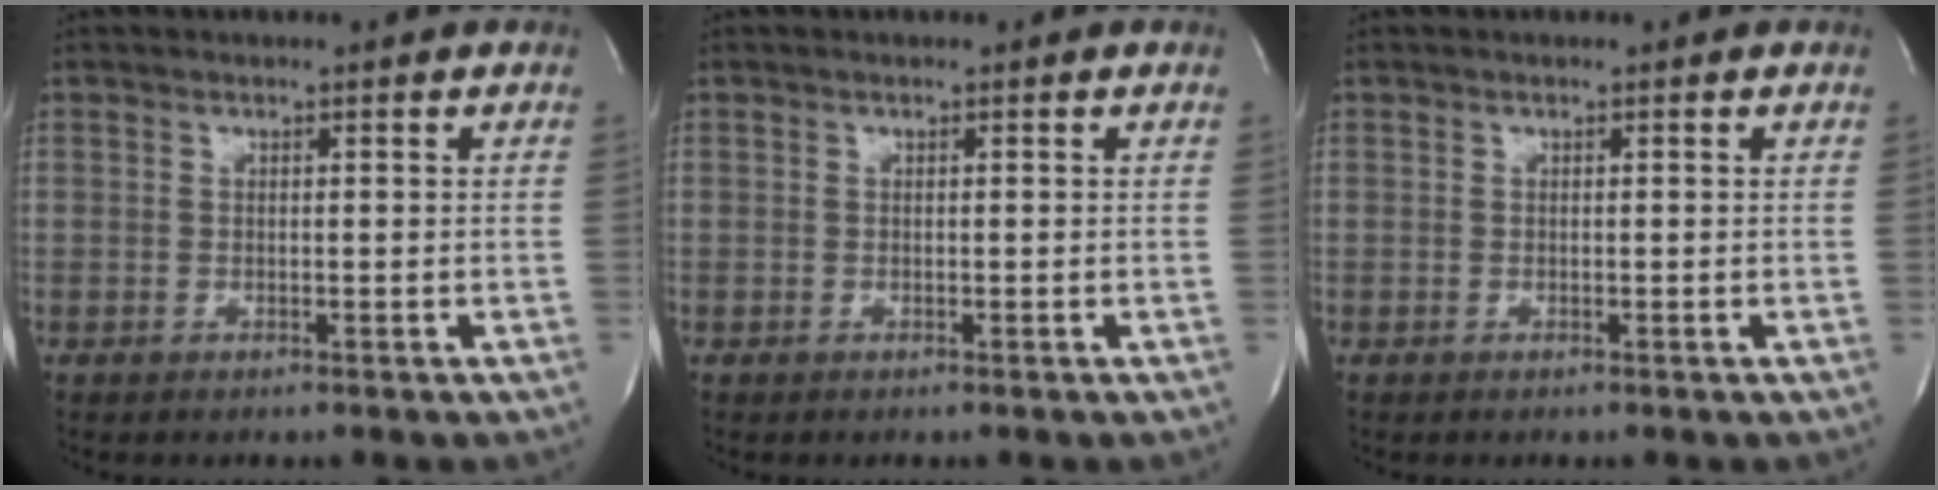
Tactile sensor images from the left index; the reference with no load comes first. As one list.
[{"total": 0.0}, {"total": 0.0}]